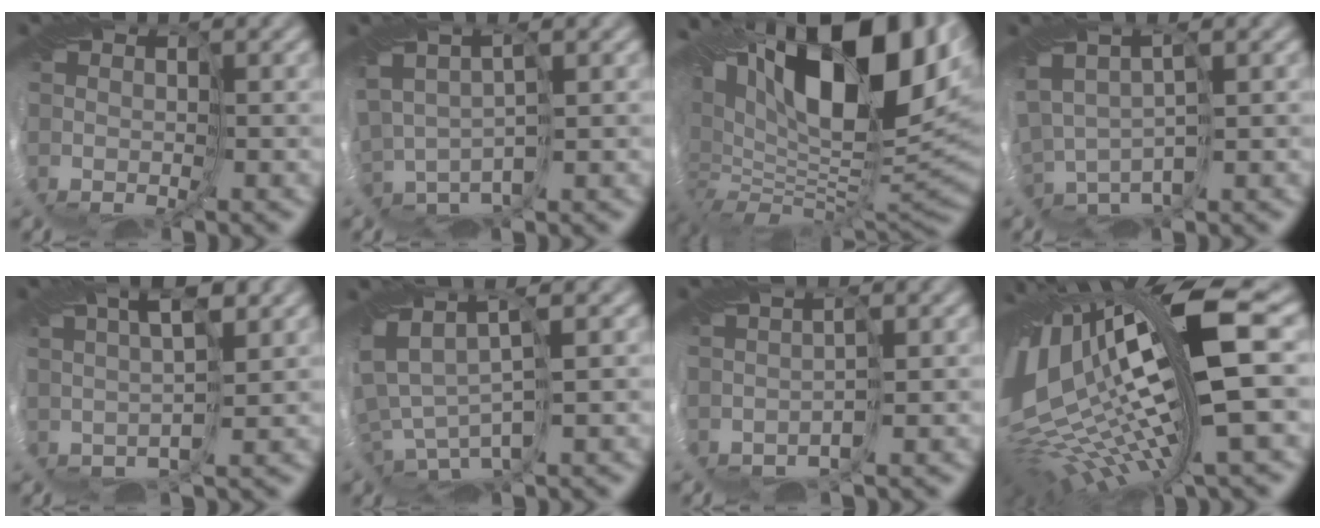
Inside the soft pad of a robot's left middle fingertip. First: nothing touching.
{"total": 0.8, "force": [0.6, 0.3, 0.4], "torque": [-0.044, 0.017, 0.028]}
{"total": 18.0, "force": [5.7, 9.2, 14.3], "torque": [-0.277, 0.029, 0.113]}
{"total": 1.6, "force": [0.2, 1.0, 1.2], "torque": [-0.061, 0.011, 0.021]}
{"total": 2.2, "force": [1.3, -0.2, 1.7], "torque": [-0.032, 0.025, 0.018]}
{"total": 2.5, "force": [0.5, 0.6, 2.4], "torque": [-0.072, 0.007, 0.017]}
{"total": 1.0, "force": [-1.0, -0.2, 0.0], "torque": [-0.013, 0.001, -0.015]}
{"total": 15.5, "force": [1.7, 4.3, 14.8], "torque": [-0.283, -0.023, 0.059]}